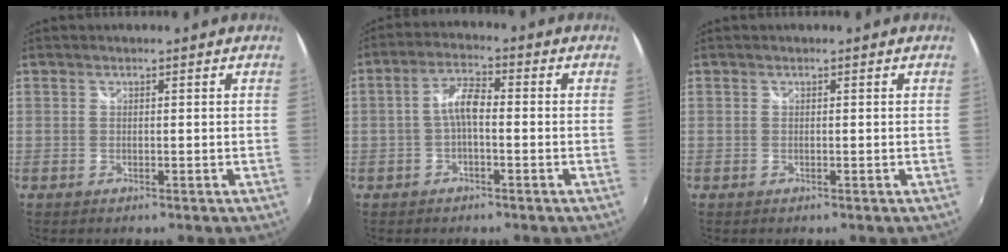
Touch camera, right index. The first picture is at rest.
{"total": 4.6, "force": [-1.0, 1.6, 4.2], "torque": [-0.085, 0.014, -0.021]}
{"total": 0.0}